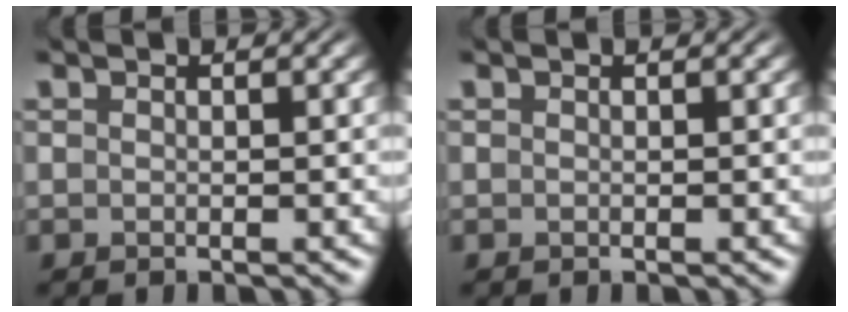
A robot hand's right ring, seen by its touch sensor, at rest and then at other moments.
{"total": 0.0}